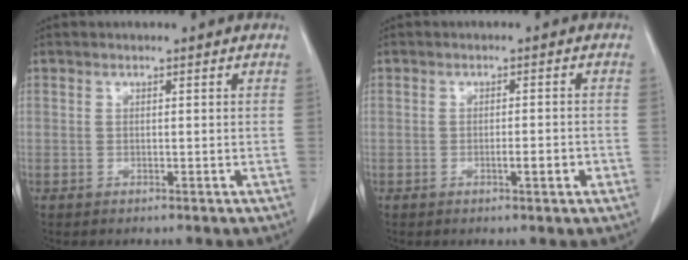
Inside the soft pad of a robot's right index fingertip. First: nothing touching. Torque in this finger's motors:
{"motor_torque": [0.64, -0.29, 0.18, 0.06]}